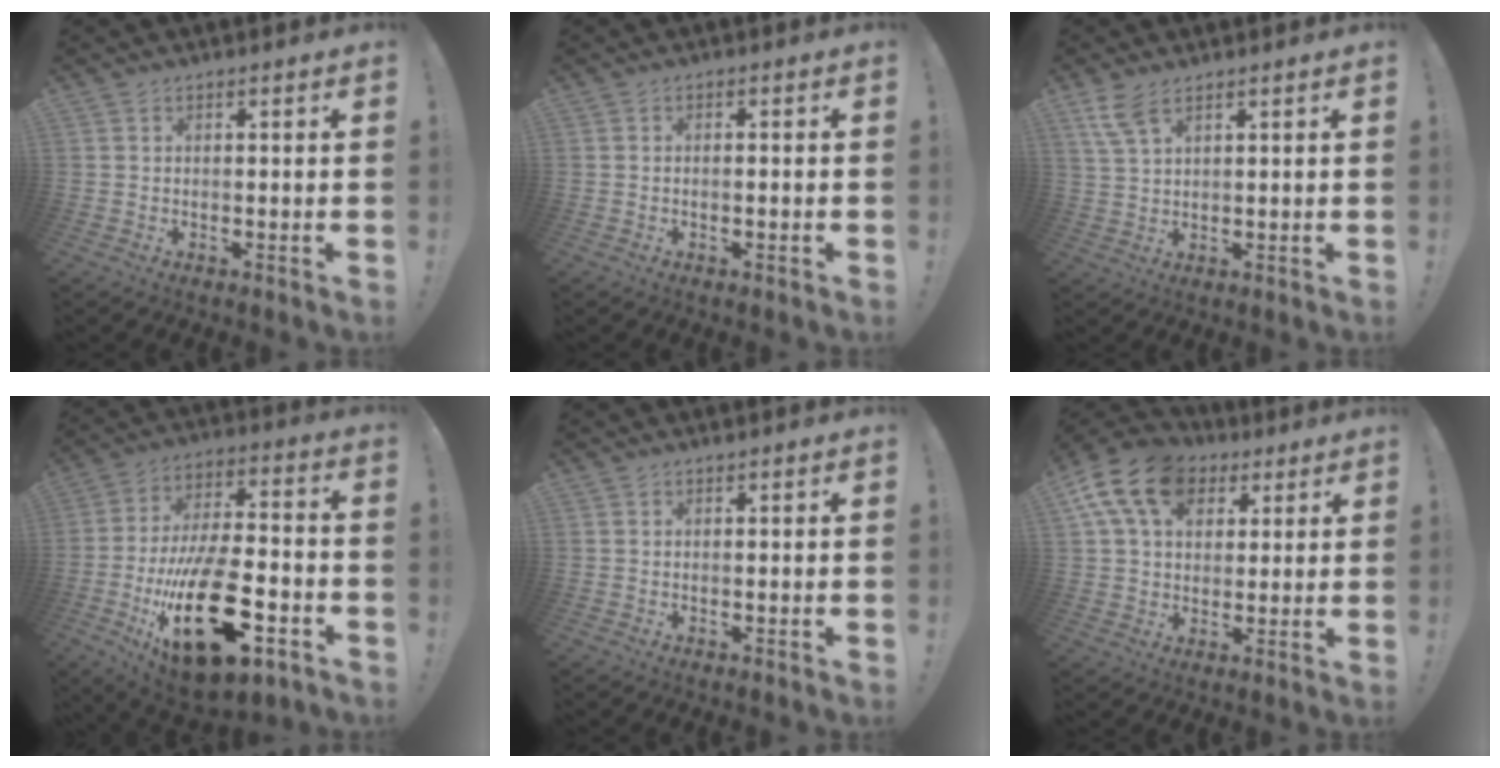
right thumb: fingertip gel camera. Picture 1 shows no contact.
{"total": 1.2, "force": [-0.9, 0.2, 0.9], "torque": [-0.018, 0.004, -0.015]}
{"total": 6.6, "force": [4.2, 2.6, 4.4], "torque": [-0.083, -0.014, 0.081]}
{"total": 28.9, "force": [-9.6, 13.4, 23.7], "torque": [-0.428, 0.058, -0.143]}
{"total": 0.0}
{"total": 16.6, "force": [6.8, 11.7, 9.6], "torque": [-0.169, -0.018, 0.129]}